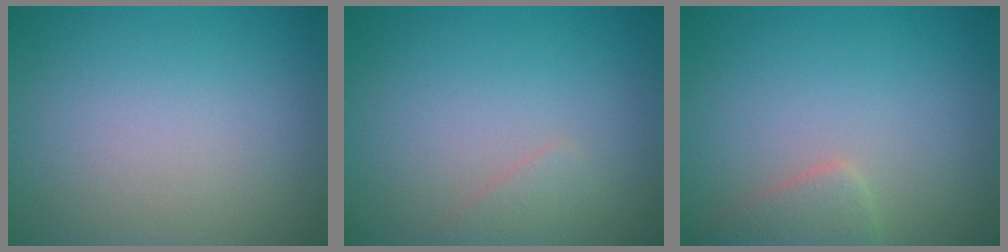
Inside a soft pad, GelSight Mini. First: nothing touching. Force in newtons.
{"total": 0.9, "press": 0.9, "slide": 0.1}
{"total": 2.2, "press": 2.2, "slide": 0.2}